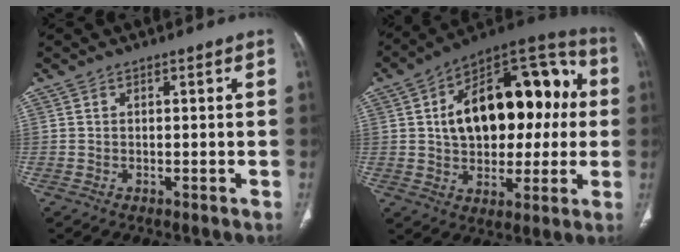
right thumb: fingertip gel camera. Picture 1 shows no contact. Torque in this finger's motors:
{"motor_torque": [2.46, 2.55, 1.70, -0.52, 0.19]}